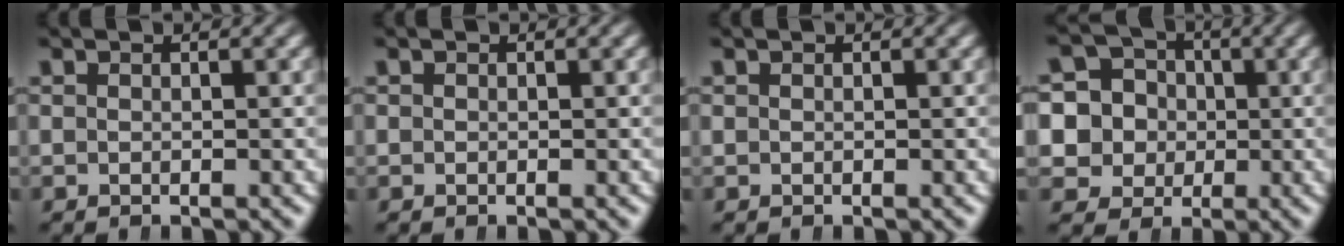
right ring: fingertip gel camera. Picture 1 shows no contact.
{"total": 0.6, "force": [-0.1, 0.6, -0.2], "torque": [-0.001, -0.002, -0.002]}
{"total": 0.0}
{"total": 13.7, "force": [-0.9, 12.9, 4.4], "torque": [-0.139, -0.047, -0.017]}